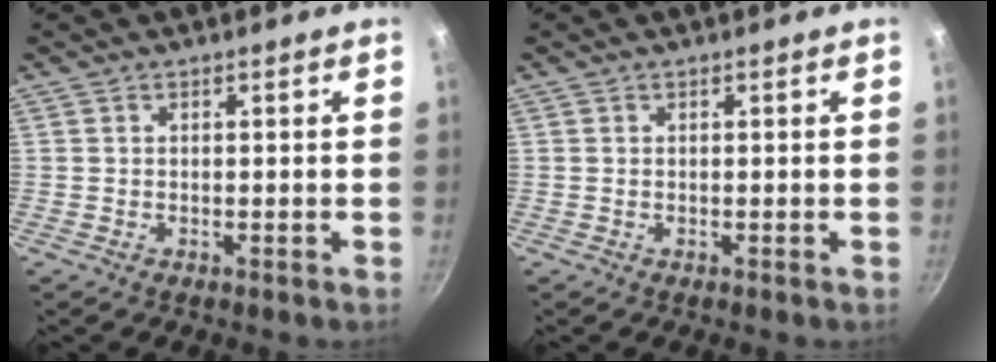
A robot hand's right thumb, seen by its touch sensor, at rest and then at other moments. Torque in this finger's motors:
{"motor_torque": [-0.11, 0.29, 0.25, -0.01, 0.03]}